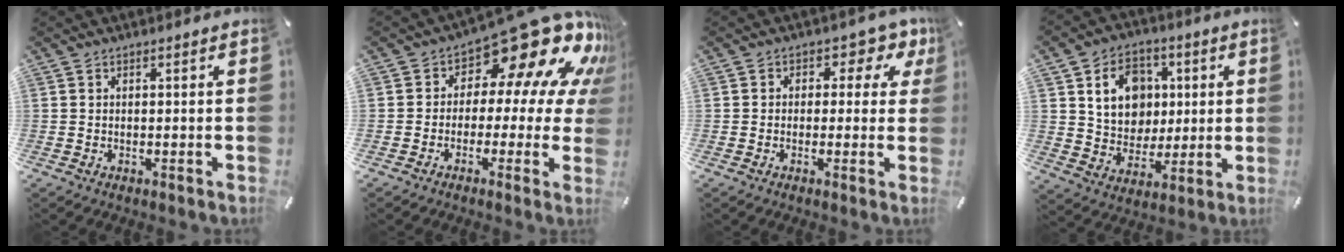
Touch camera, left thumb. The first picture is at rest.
{"total": 17.9, "force": [11.0, 8.0, 11.7], "torque": [-0.166, -0.088, 0.182]}
{"total": 4.8, "force": [0.6, 3.6, 3.0], "torque": [-0.037, -0.006, 0.003]}
{"total": 13.2, "force": [3.5, 11.3, 5.9], "torque": [-0.091, 0.002, 0.072]}